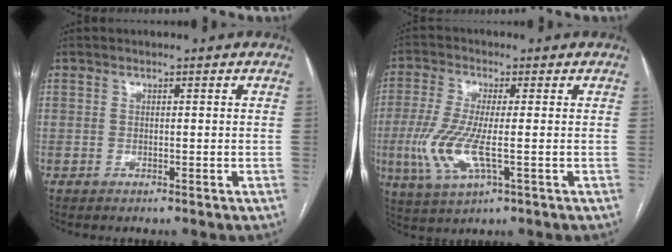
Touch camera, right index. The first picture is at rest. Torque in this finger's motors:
{"motor_torque": [0.37, -0.21, 0.51, 0.21]}